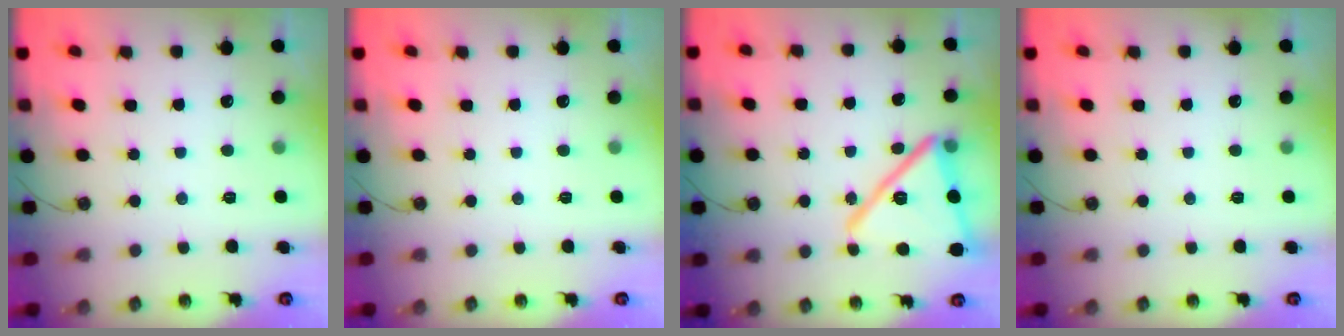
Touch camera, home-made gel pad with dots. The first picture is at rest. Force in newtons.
{"total": 0.0}
{"total": 21.2, "press": 21.2, "slide": 1.6}
{"total": 0.0}